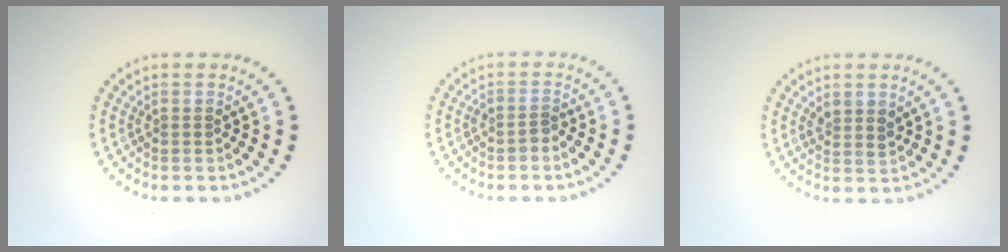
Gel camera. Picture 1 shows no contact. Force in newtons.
{"total": 1.1, "press": 0.8, "slide": 0.7}
{"total": 1.4, "press": 1.3, "slide": 0.7}